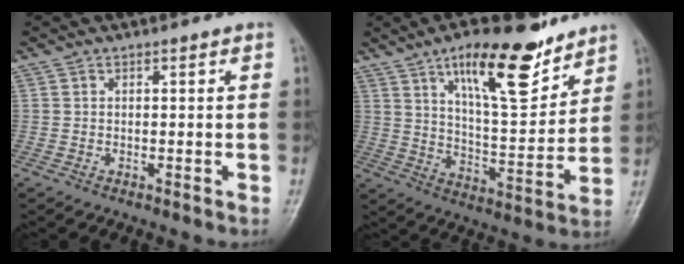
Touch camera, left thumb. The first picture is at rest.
{"total": 17.2, "force": [11.0, 5.6, 12.0], "torque": [-0.160, -0.063, 0.186]}